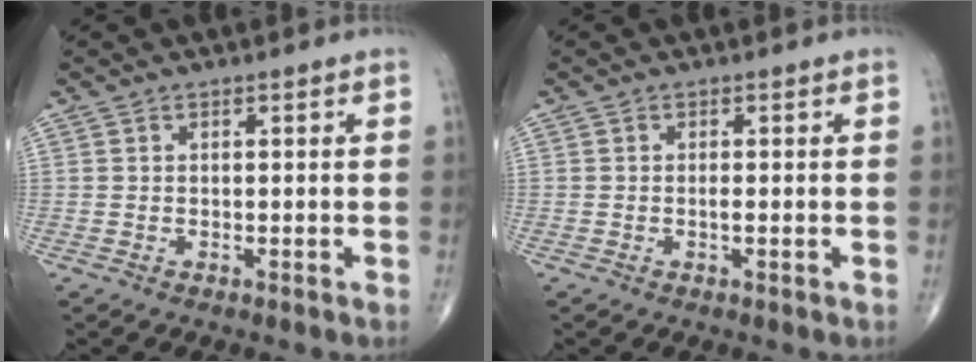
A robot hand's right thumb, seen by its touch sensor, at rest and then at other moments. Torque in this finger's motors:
{"motor_torque": [2.45, 2.04, 1.51, -1.26, 0.25]}